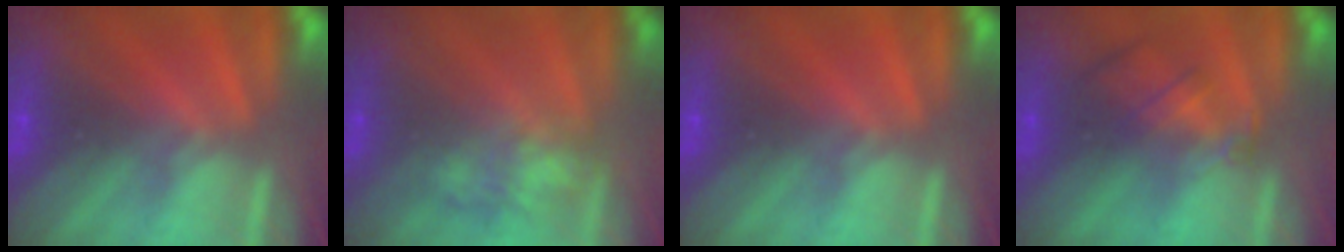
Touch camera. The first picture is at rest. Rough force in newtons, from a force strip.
{"total": 4.8}
{"total": 0.0}
{"total": 2.4}